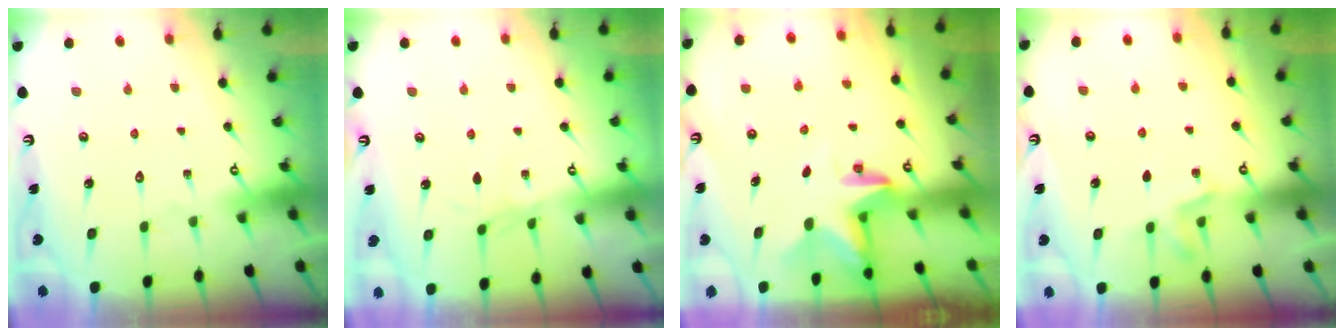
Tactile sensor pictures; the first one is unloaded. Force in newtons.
{"total": 2.8, "press": 2.7, "slide": 0.4}
{"total": 2.8, "press": 2.8, "slide": 0.2}
{"total": 4.1, "press": 3.9, "slide": 1.3}